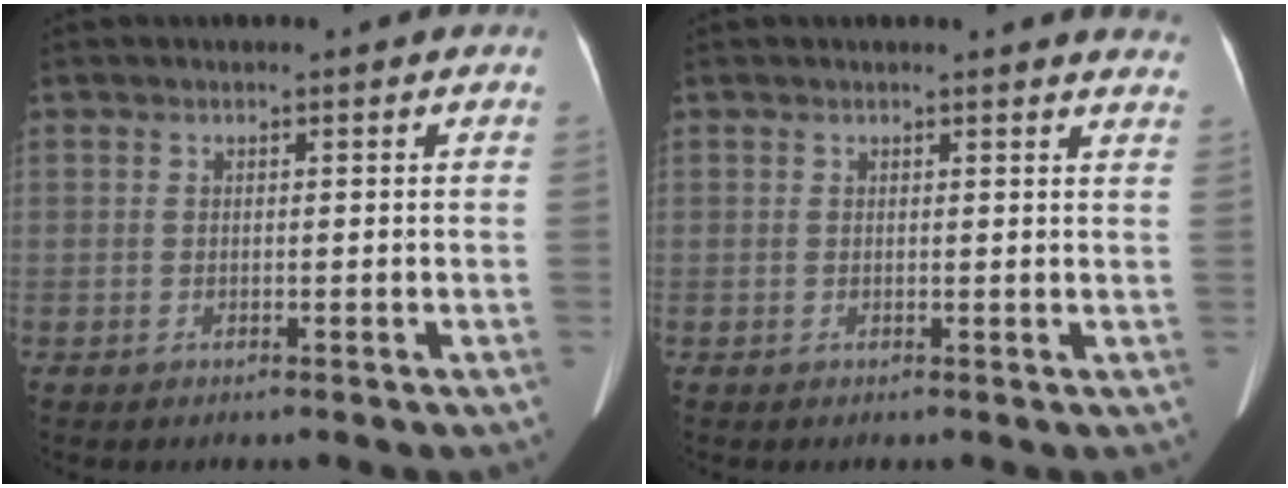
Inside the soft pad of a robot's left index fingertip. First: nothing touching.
{"total": 5.1, "force": [5.0, 0.4, 0.8], "torque": [0.000, -0.022, 0.025]}